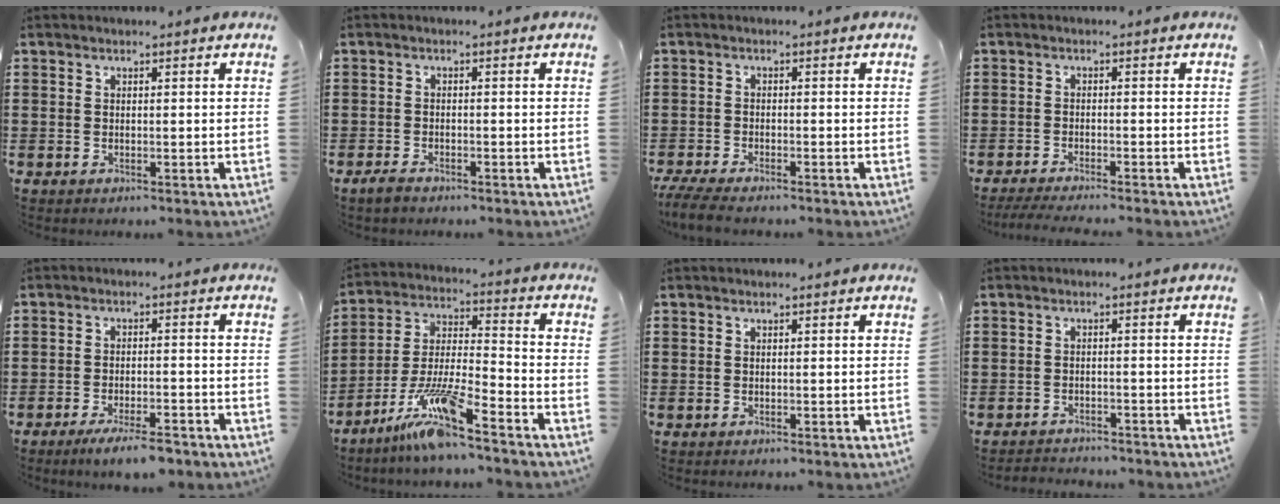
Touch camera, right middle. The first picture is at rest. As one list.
[{"total": 1.5, "force": [-1.2, 0.6, 0.6], "torque": [-0.022, -0.001, -0.027]}, {"total": 3.1, "force": [-2.9, 0.1, 1.2], "torque": [-0.042, -0.010, -0.063]}, {"total": 2.3, "force": [-2.1, -0.2, 1.0], "torque": [-0.021, -0.002, -0.043]}, {"total": 4.4, "force": [-3.5, 0.5, 2.6], "torque": [-0.044, 0.000, -0.063]}, {"total": 11.1, "force": [-8.8, 0.3, 6.8], "torque": [-0.147, -0.006, -0.177]}, {"total": 0.0}, {"total": 2.0, "force": [-2.0, 0.2, -0.1], "torque": [-0.005, 0.000, -0.043]}]